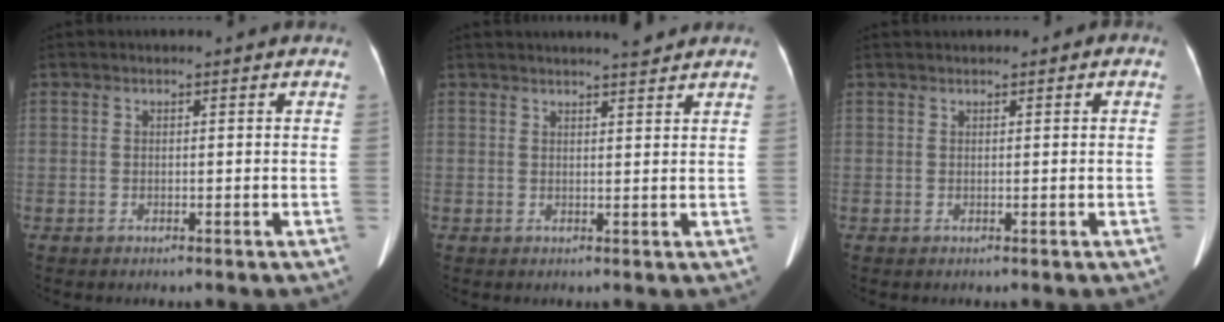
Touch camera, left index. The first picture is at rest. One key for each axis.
{"total": 4.3, "fx": 4.0, "fy": 0.0, "fz": 1.7, "tx": -0.026, "ty": 0.006, "tz": 0.051}
{"total": 0.8, "fx": 0.4, "fy": 0.5, "fz": 0.6, "tx": -0.006, "ty": 0.016, "tz": 0.007}